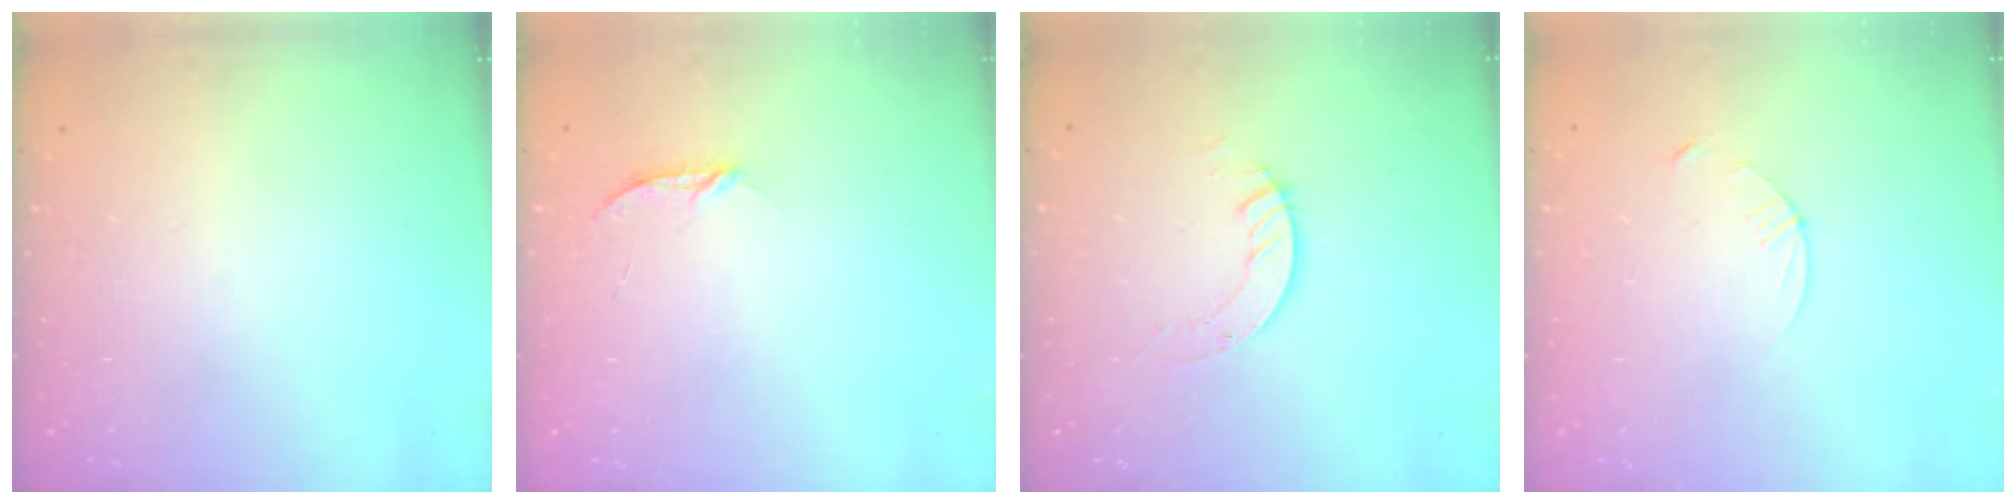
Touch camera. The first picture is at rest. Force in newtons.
{"total": 3.1, "press": 3.0, "slide": 0.4}
{"total": 3.8, "press": 3.8, "slide": 0.4}
{"total": 3.4, "press": 3.3, "slide": 0.3}